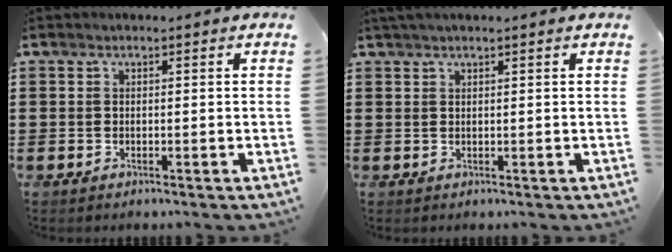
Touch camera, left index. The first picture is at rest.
{"total": 0.9, "force": [0.6, -0.1, 0.7], "torque": [-0.014, -0.001, 0.012]}